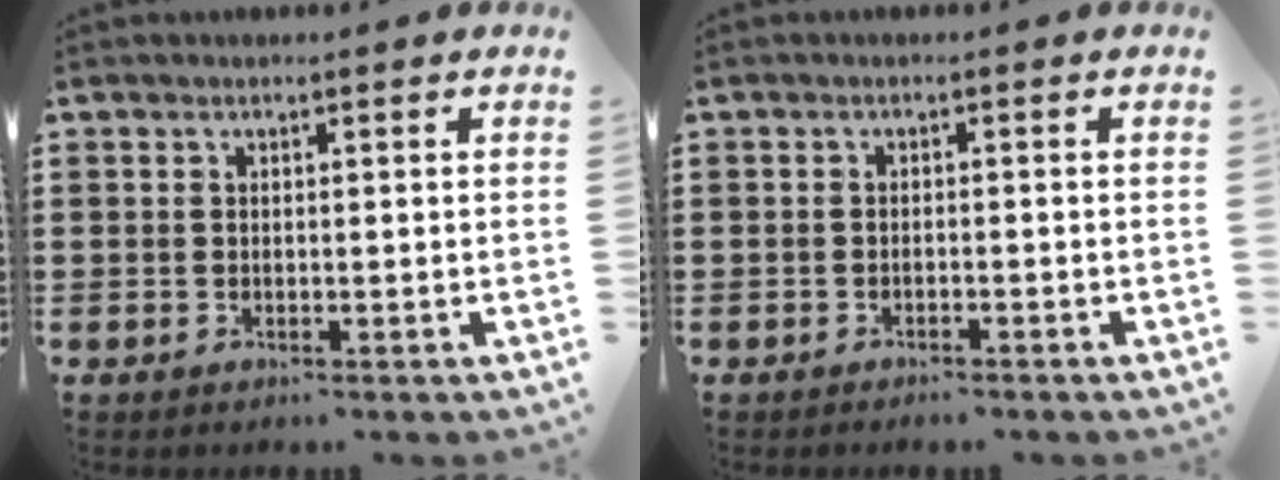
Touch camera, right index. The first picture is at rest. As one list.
[{"total": 1.1, "force": [-1.1, -0.1, 0.3], "torque": [-0.007, 0.000, -0.021]}]